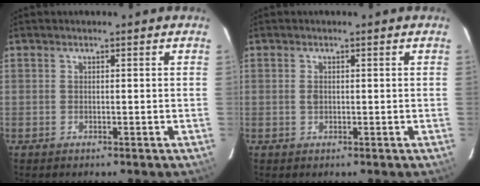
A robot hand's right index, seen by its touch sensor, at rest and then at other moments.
{"total": 1.0, "force": [0.0, 0.6, 0.8], "torque": [-0.019, 0.000, 0.002]}